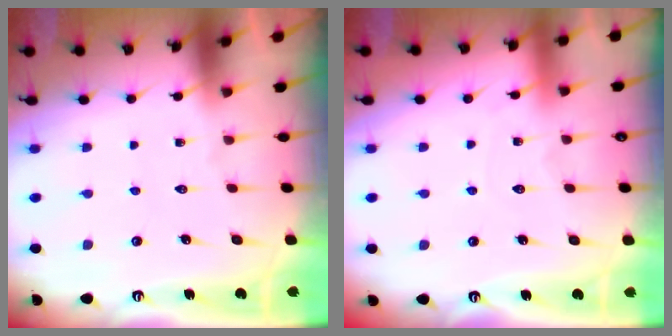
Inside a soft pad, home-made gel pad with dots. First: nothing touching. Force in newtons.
{"total": 2.7, "press": 2.7, "slide": 0.2}